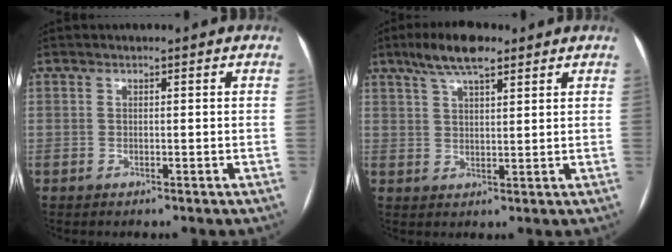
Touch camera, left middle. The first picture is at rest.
{"total": 7.5, "force": [5.2, 1.8, 5.1], "torque": [-0.100, 0.017, 0.093]}